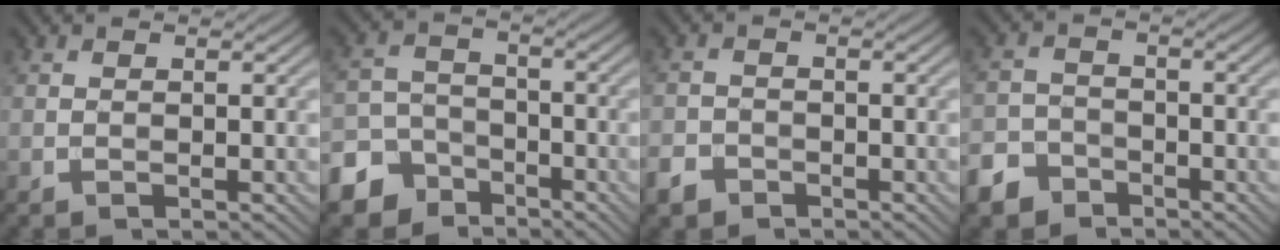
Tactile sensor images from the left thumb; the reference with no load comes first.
{"total": 8.1, "force": [-5.5, 5.5, 2.2], "torque": [-0.046, -0.013, -0.115]}
{"total": 2.9, "force": [-2.0, 1.9, 0.9], "torque": [-0.020, -0.006, -0.048]}
{"total": 5.2, "force": [-3.8, 3.2, 1.4], "torque": [-0.034, -0.002, -0.081]}